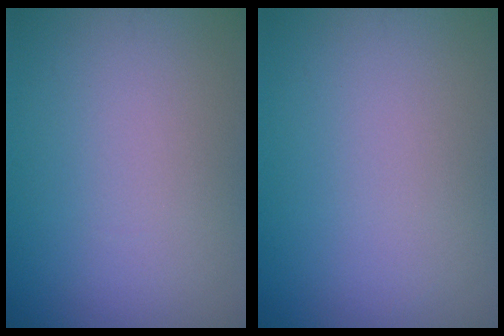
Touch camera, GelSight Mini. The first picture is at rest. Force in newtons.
{"total": 0.0}